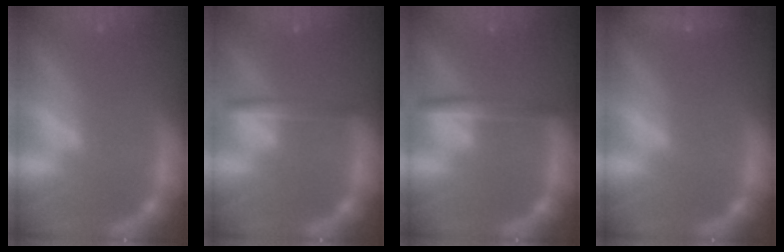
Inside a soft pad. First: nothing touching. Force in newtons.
{"total": 2.5}
{"total": 3.0}
{"total": 2.4}